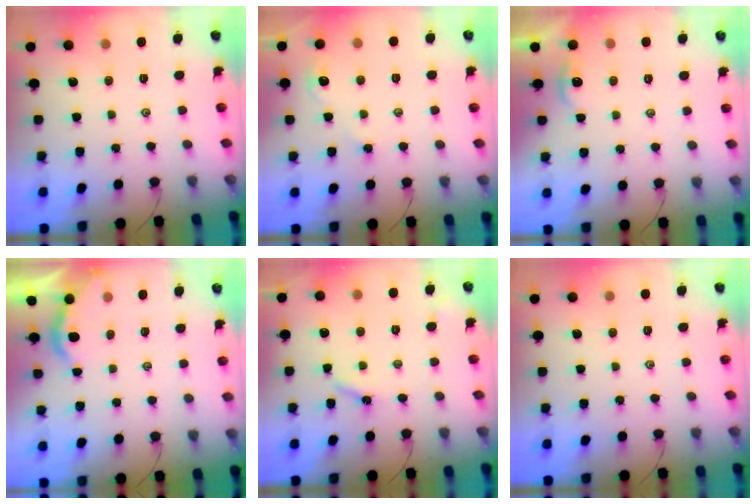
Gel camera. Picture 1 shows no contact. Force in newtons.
{"total": 1.8, "press": 1.8, "slide": 0.2}
{"total": 2.0, "press": 2.0, "slide": 0.1}
{"total": 1.9, "press": 1.9, "slide": 0.4}
{"total": 3.8, "press": 3.7, "slide": 0.5}
{"total": 0.0}